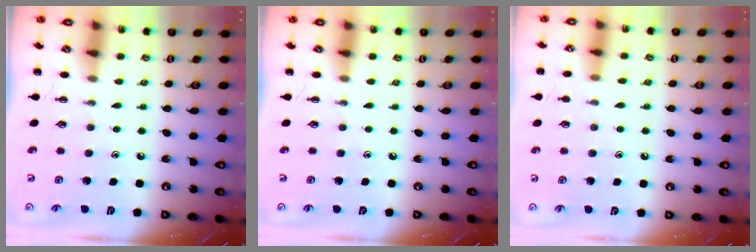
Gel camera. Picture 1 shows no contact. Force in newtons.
{"total": 0.0}
{"total": 5.7, "press": 5.5, "slide": 1.7}